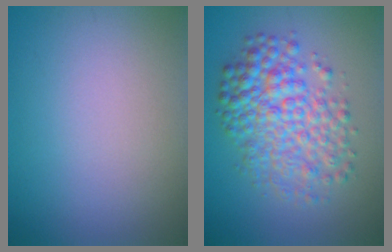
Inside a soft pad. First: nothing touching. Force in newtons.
{"total": 6.5, "press": 6.5, "slide": 0.0}